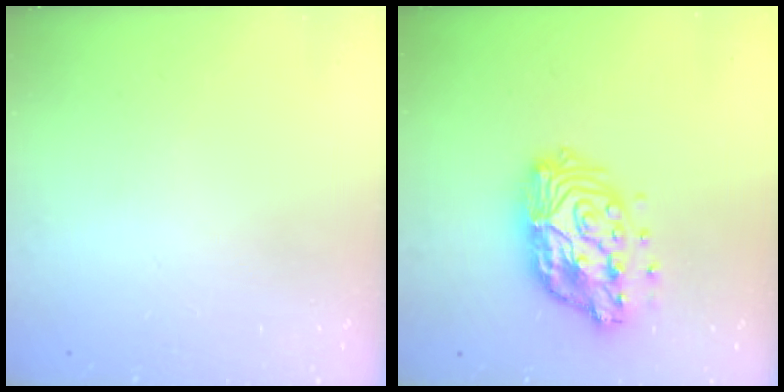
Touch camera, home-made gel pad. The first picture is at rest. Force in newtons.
{"total": 15.5, "press": 15.5, "slide": 1.3}